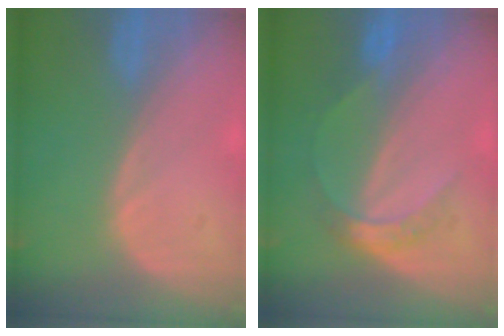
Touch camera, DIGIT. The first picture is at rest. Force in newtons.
{"total": 4.8, "press": 4.5, "slide": 1.6}